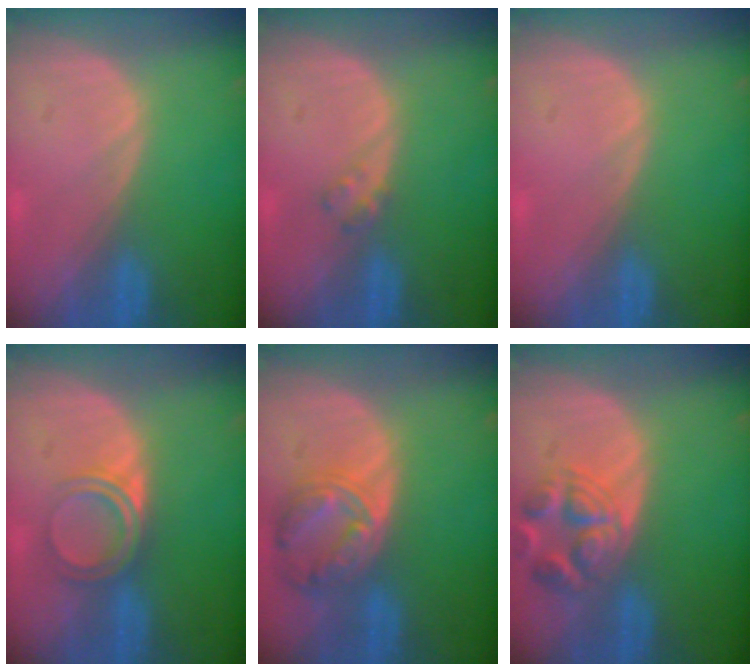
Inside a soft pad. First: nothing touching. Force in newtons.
{"total": 1.6, "press": 1.6, "slide": 0.2}
{"total": 0.0}
{"total": 4.7, "press": 4.2, "slide": 2.1}
{"total": 8.1, "press": 7.0, "slide": 4.1}
{"total": 6.5, "press": 6.3, "slide": 1.6}